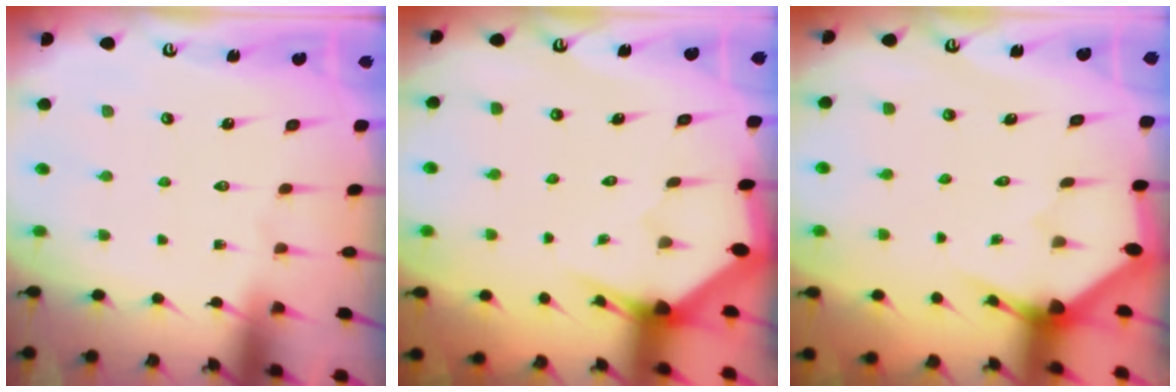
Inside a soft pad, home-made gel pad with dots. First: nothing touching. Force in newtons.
{"total": 2.8, "press": 2.8, "slide": 0.1}
{"total": 3.3, "press": 3.3, "slide": 0.2}